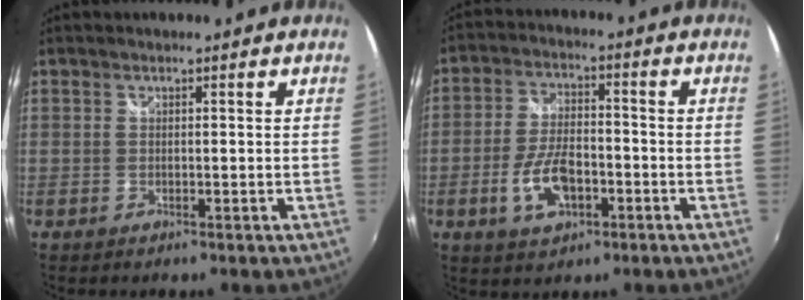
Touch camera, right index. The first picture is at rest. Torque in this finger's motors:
{"motor_torque": [0.47, -0.40, 0.22, 0.06]}